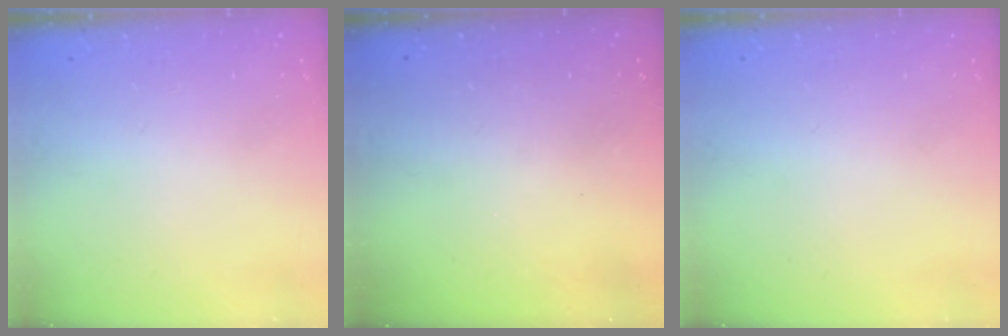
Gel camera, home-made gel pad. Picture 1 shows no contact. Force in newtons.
{"total": 3.2, "press": 3.2, "slide": 0.1}
{"total": 0.0}